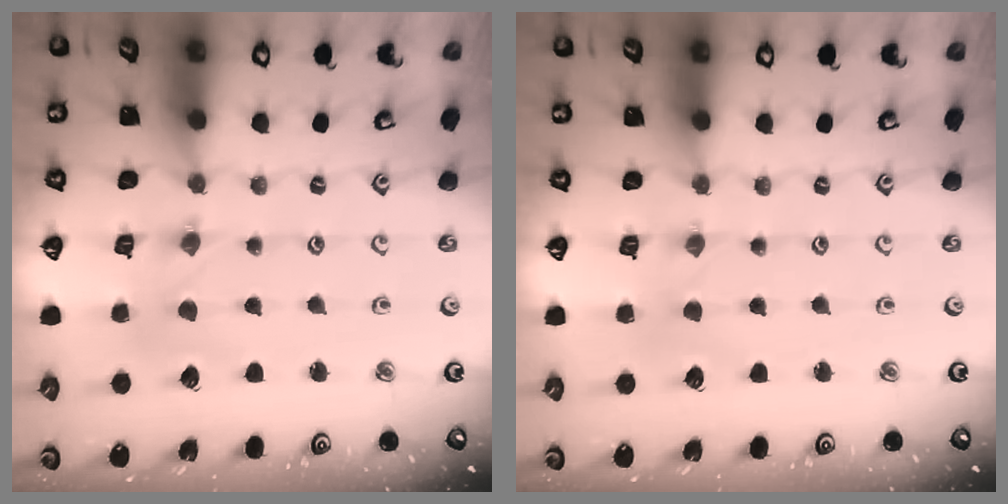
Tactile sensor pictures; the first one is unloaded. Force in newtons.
{"total": 0.6, "press": 0.6, "slide": 0.1}